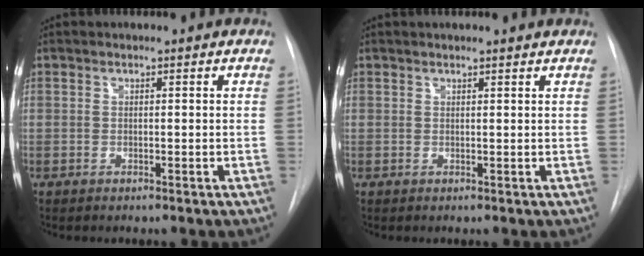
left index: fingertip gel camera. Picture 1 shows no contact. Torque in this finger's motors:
{"motor_torque": [0.00, -0.14, -0.38, 0.00]}